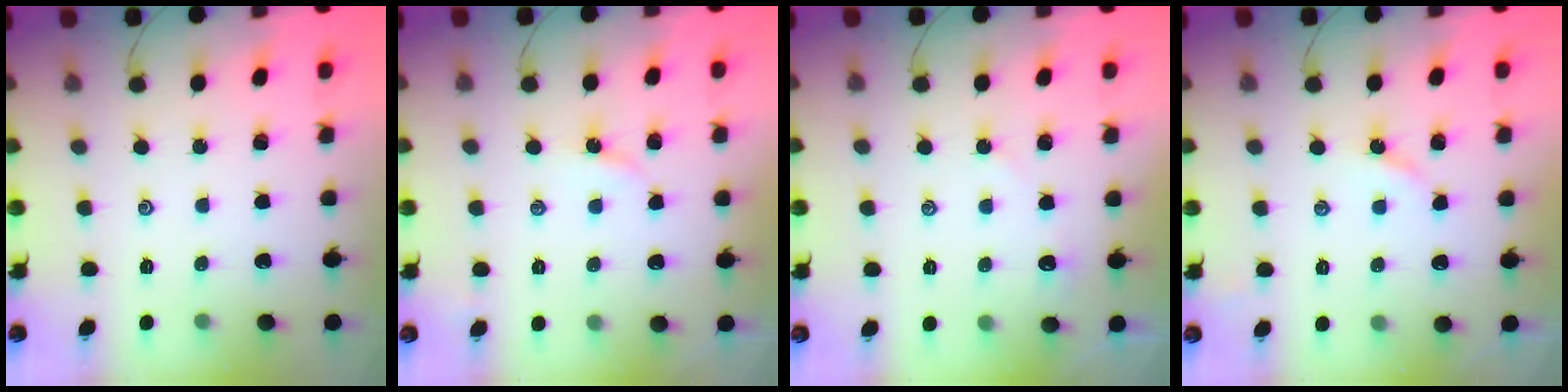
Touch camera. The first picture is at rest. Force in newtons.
{"total": 2.3, "press": 2.3, "slide": 0.4}
{"total": 1.8, "press": 1.8, "slide": 0.4}
{"total": 2.5, "press": 2.5, "slide": 0.3}